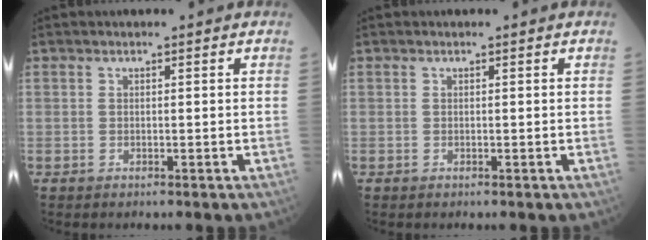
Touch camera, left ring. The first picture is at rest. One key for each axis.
{"total": 0.0}